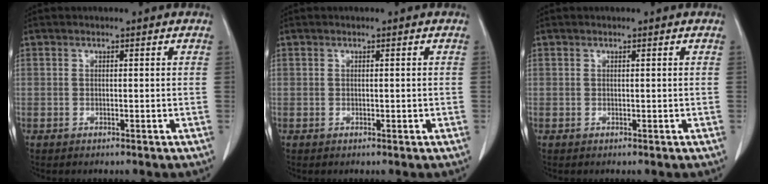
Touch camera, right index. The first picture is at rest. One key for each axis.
{"total": 0.0}
{"total": 0.0}